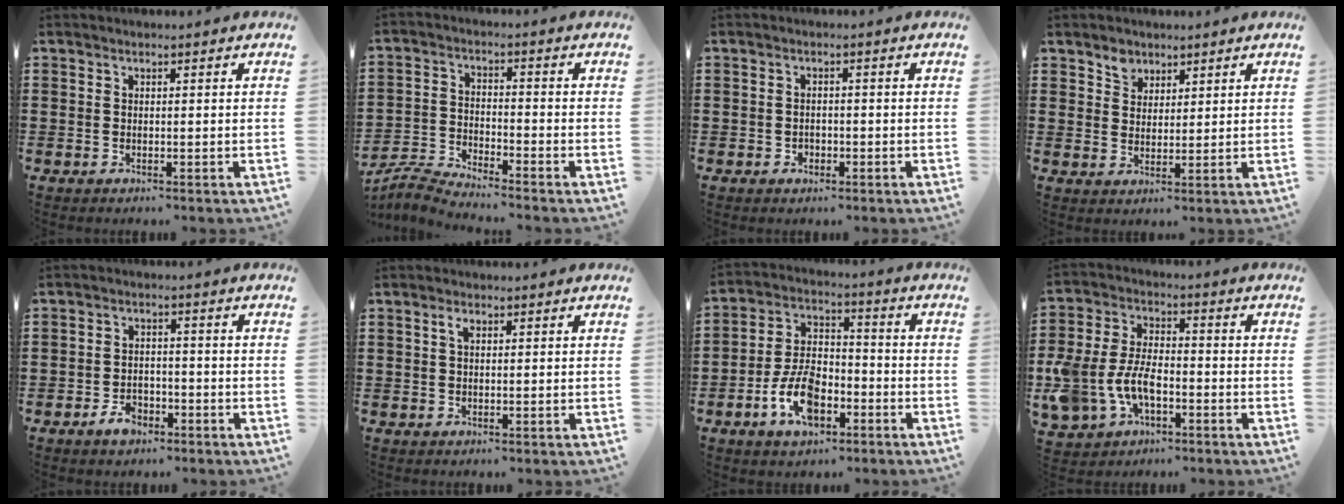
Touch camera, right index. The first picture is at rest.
{"total": 4.4, "force": [-4.3, -0.1, 0.5], "torque": [-0.029, -0.003, -0.094]}
{"total": 1.3, "force": [-0.6, 1.1, 0.4], "torque": [-0.011, 0.001, -0.013]}
{"total": 3.4, "force": [2.4, 2.4, 0.3], "torque": [-0.011, 0.004, 0.045]}
{"total": 3.6, "force": [-2.3, 2.2, 1.6], "torque": [-0.030, 0.006, -0.045]}
{"total": 1.5, "force": [0.6, 0.7, 1.2], "torque": [-0.028, 0.006, 0.009]}
{"total": 9.1, "force": [-4.0, 5.2, 6.2], "torque": [-0.143, 0.007, -0.076]}
{"total": 8.5, "force": [-2.9, 5.4, 5.8], "torque": [-0.157, 0.003, -0.062]}